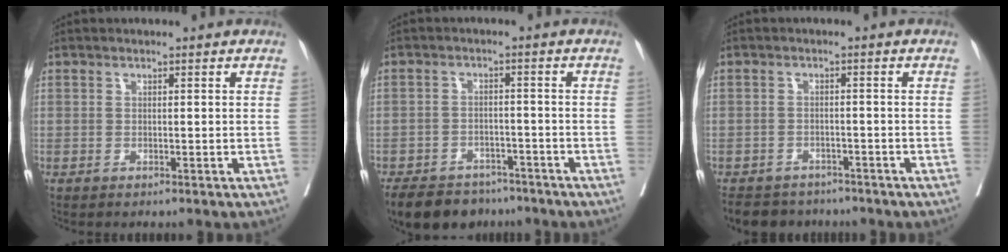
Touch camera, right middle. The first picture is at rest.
{"total": 11.5, "force": [-9.1, 6.0, 3.6], "torque": [-0.064, -0.004, -0.127]}
{"total": 7.4, "force": [-6.5, 3.4, 1.2], "torque": [-0.016, -0.002, -0.091]}